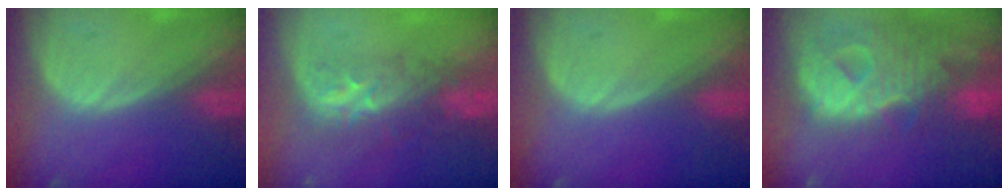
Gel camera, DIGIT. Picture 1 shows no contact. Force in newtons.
{"total": 8.7, "press": 7.2, "slide": 5.0}
{"total": 0.0}
{"total": 12.8, "press": 10.8, "slide": 6.8}